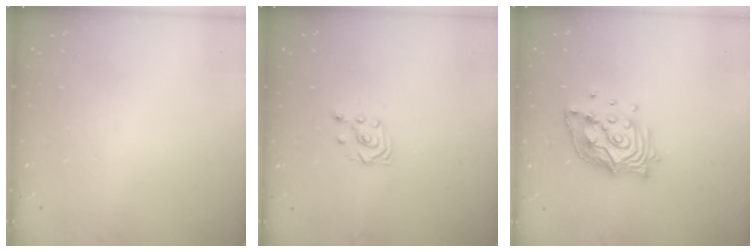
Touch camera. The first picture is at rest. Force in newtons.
{"total": 3.2, "press": 2.9, "slide": 1.2}
{"total": 13.4, "press": 13.3, "slide": 1.3}